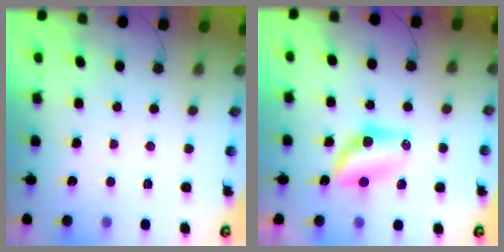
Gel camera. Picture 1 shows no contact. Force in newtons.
{"total": 6.3, "press": 6.3, "slide": 0.4}